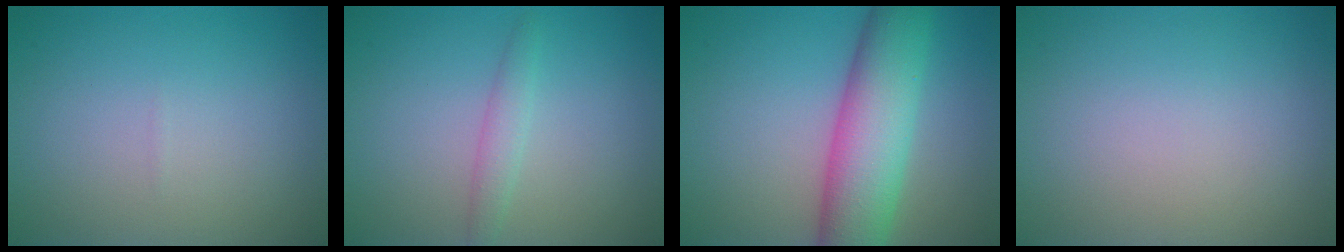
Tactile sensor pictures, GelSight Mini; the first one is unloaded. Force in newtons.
{"total": 1.6, "press": 1.6, "slide": 0.0}
{"total": 8.7, "press": 8.7, "slide": 0.3}
{"total": 0.0}